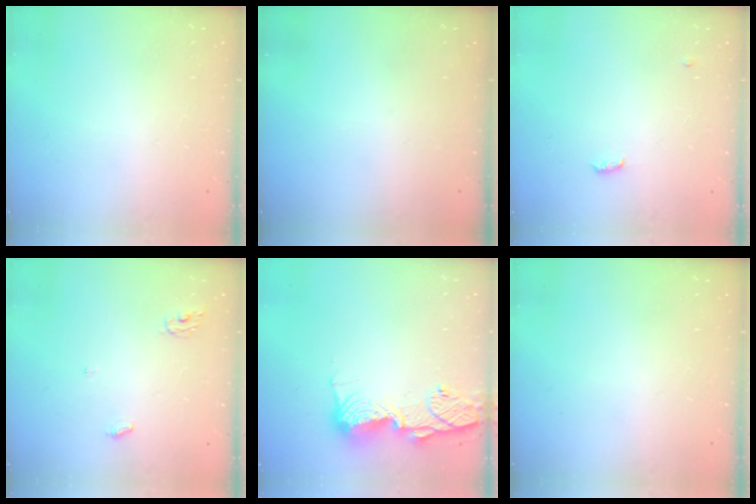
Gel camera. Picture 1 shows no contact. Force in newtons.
{"total": 0.0}
{"total": 7.6, "press": 4.2, "slide": 6.4}
{"total": 3.7, "press": 3.7, "slide": 0.2}
{"total": 14.3, "press": 14.2, "slide": 1.3}
{"total": 0.0}